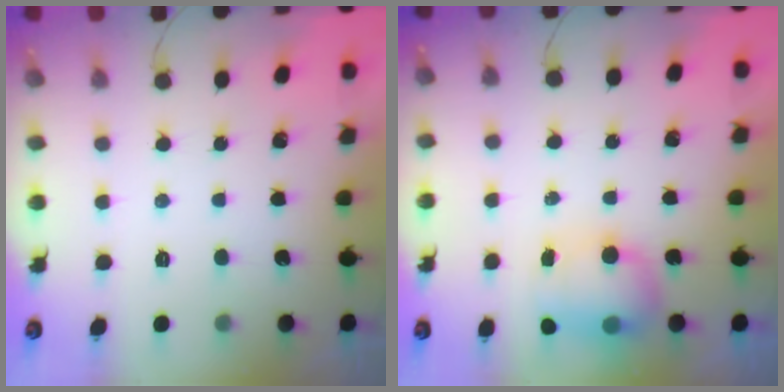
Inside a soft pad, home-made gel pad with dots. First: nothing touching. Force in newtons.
{"total": 7.5, "press": 7.5, "slide": 0.8}